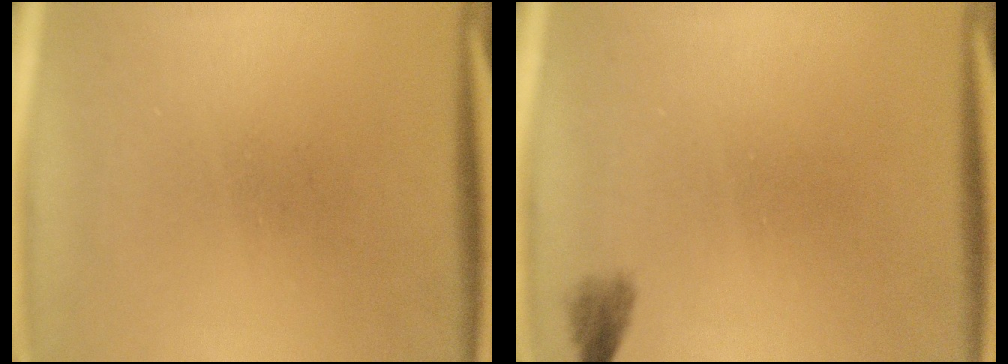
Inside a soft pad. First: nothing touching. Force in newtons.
{"total": 1.3}